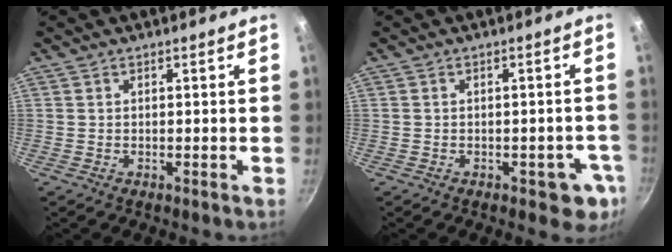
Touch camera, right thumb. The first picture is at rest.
{"total": 5.8, "force": [-2.1, 3.3, 4.3], "torque": [-0.014, 0.016, -0.018]}